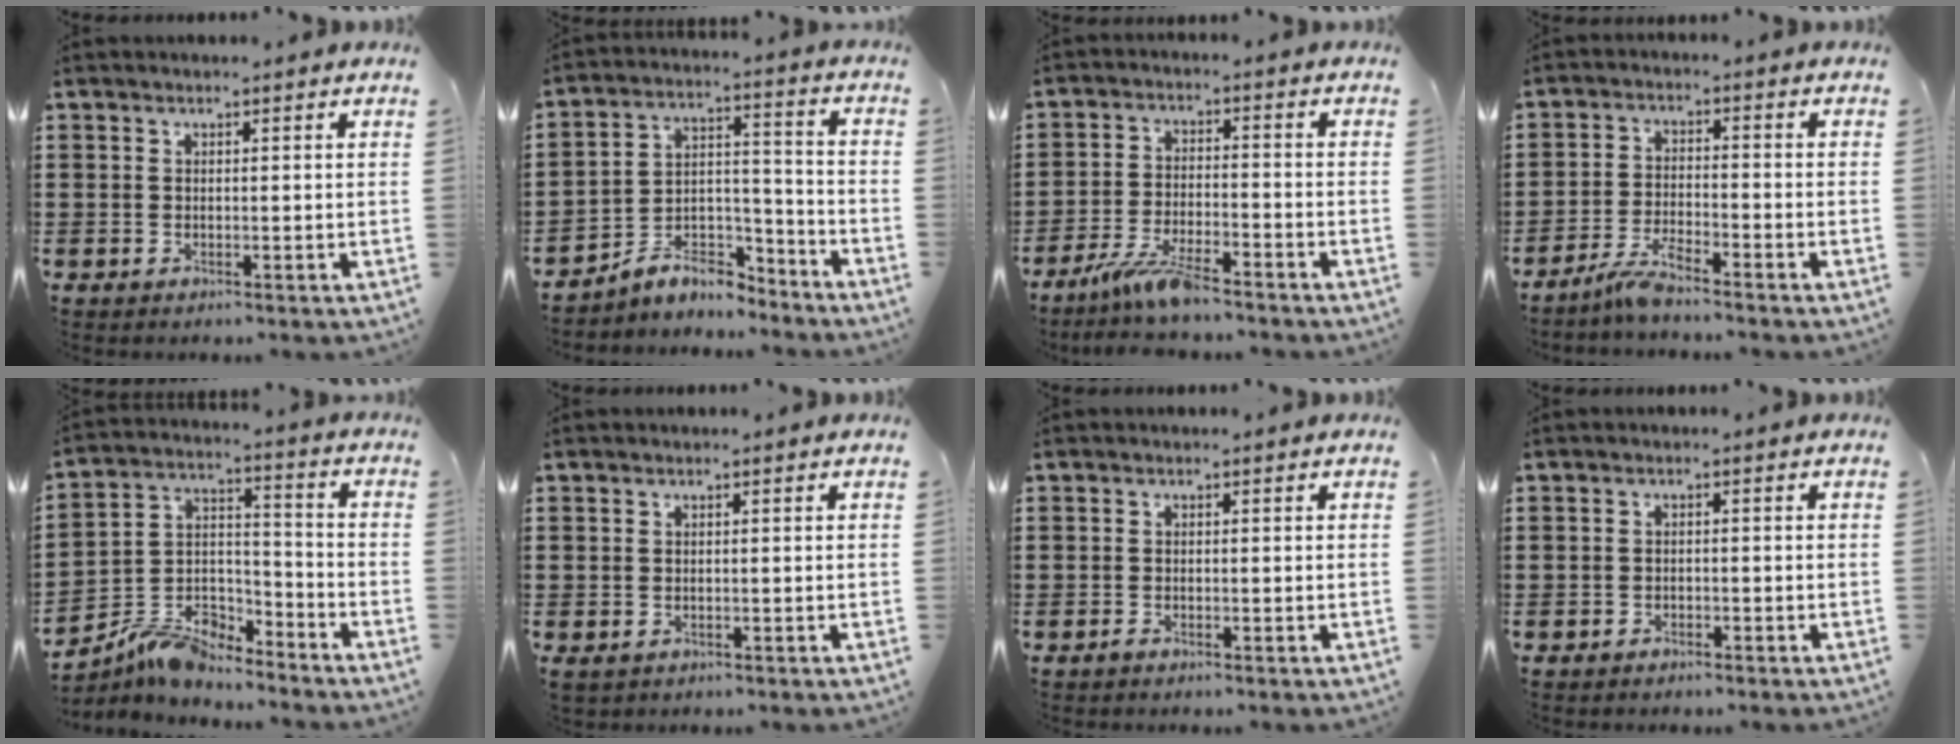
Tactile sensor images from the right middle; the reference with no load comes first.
{"total": 7.5, "force": [-6.7, 2.4, 2.3], "torque": [-0.045, 0.013, -0.131]}
{"total": 6.5, "force": [-5.5, 0.3, 3.6], "torque": [-0.087, -0.017, -0.107]}
{"total": 4.1, "force": [-3.8, -0.1, 1.7], "torque": [-0.043, -0.004, -0.076]}
{"total": 8.2, "force": [-7.7, 1.7, 2.2], "torque": [-0.049, 0.017, -0.155]}
{"total": 0.0}
{"total": 0.7, "force": [-0.7, 0.2, 0.3], "torque": [-0.007, -0.001, -0.013]}
{"total": 1.2, "force": [-1.2, 0.4, 0.1], "torque": [-0.005, 0.003, -0.026]}